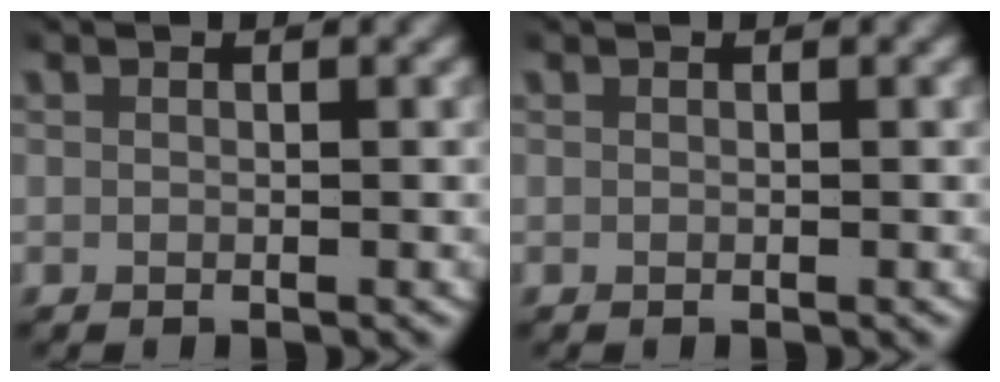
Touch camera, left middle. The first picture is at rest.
{"total": 0.0}